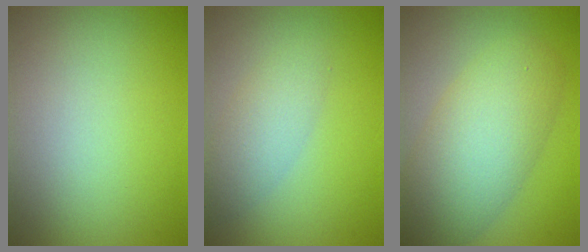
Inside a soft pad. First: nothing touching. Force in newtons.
{"total": 2.6, "press": 2.6, "slide": 0.1}
{"total": 7.1, "press": 7.1, "slide": 0.2}